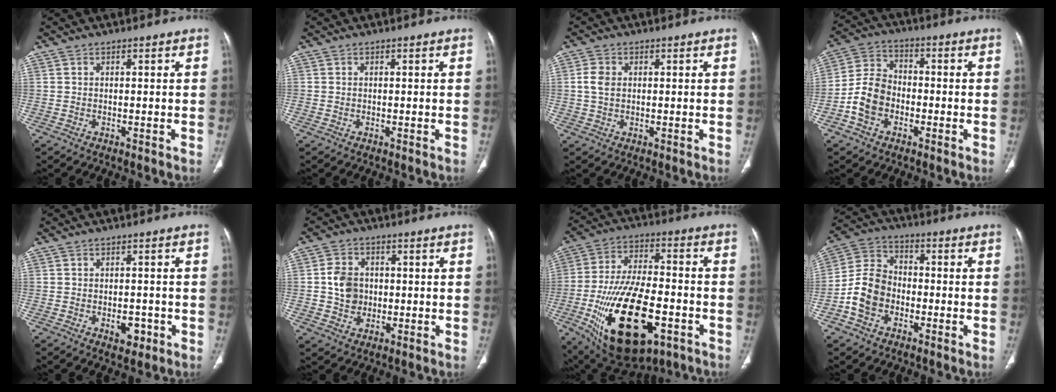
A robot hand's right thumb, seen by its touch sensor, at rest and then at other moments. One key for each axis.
{"total": 0.0}
{"total": 3.5, "fx": 0.5, "fy": 2.5, "fz": 2.4, "tx": -0.051, "ty": 0.004, "tz": 0.010}
{"total": 8.9, "fx": -2.9, "fy": 6.8, "fz": 5.0, "tx": -0.089, "ty": 0.029, "tz": -0.062}
{"total": 3.5, "fx": -1.4, "fy": 2.2, "fz": 2.4, "tx": -0.017, "ty": 0.005, "tz": -0.014}
{"total": 6.6, "fx": -0.1, "fy": 5.6, "fz": 3.5, "tx": -0.042, "ty": 0.004, "tz": -0.003}
{"total": 25.3, "fx": -9.0, "fy": 12.5, "fz": 20.1, "tx": -0.384, "ty": 0.018, "tz": -0.132}
{"total": 9.9, "fx": -3.0, "fy": 7.7, "fz": 5.4, "tx": -0.095, "ty": 0.033, "tz": -0.065}